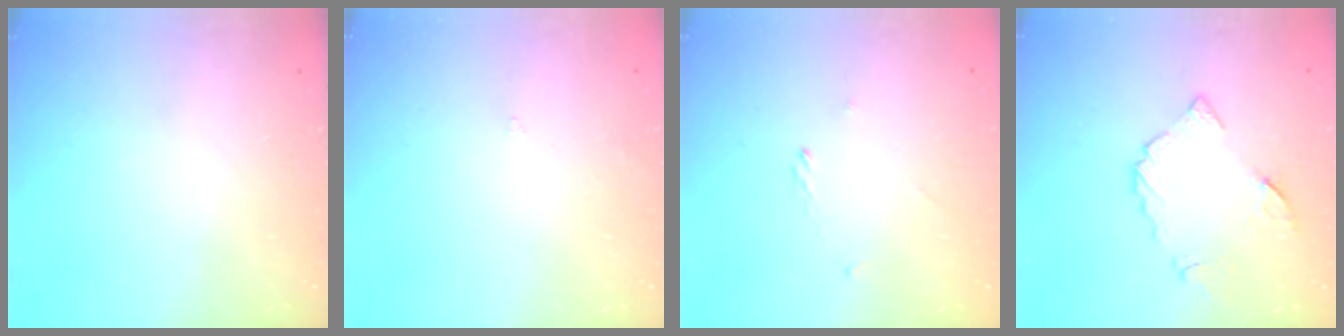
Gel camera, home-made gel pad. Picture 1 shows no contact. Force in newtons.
{"total": 2.3, "press": 2.3, "slide": 0.5}
{"total": 0.6, "press": 0.3, "slide": 0.5}
{"total": 9.0, "press": 9.0, "slide": 1.0}